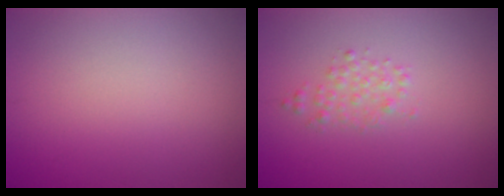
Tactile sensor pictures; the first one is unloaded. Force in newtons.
{"total": 1.4, "press": 1.4, "slide": 0.0}